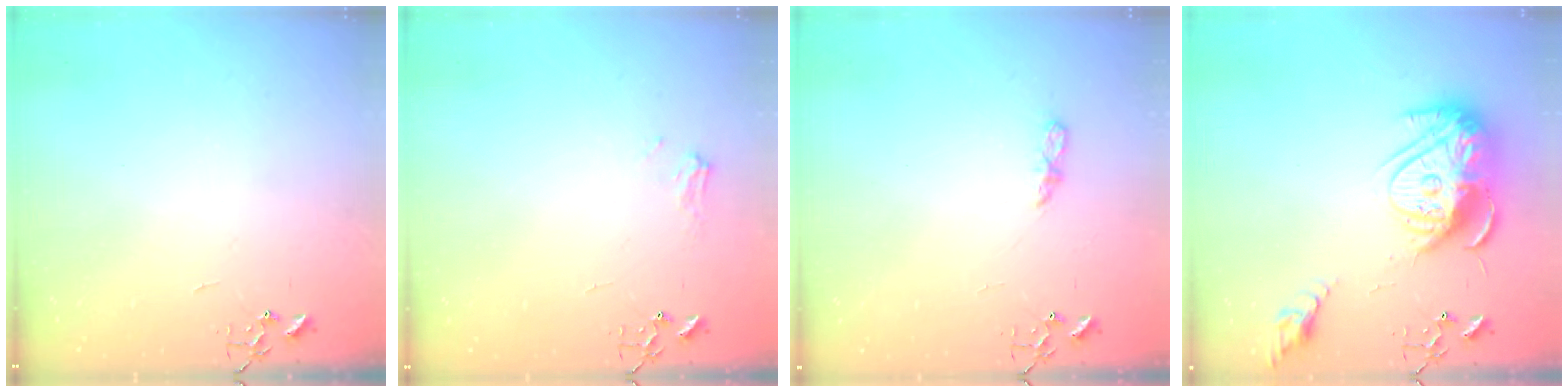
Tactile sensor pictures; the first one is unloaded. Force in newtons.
{"total": 6.7, "press": 6.7, "slide": 0.7}
{"total": 4.6, "press": 4.6, "slide": 0.6}
{"total": 17.6, "press": 17.5, "slide": 1.6}